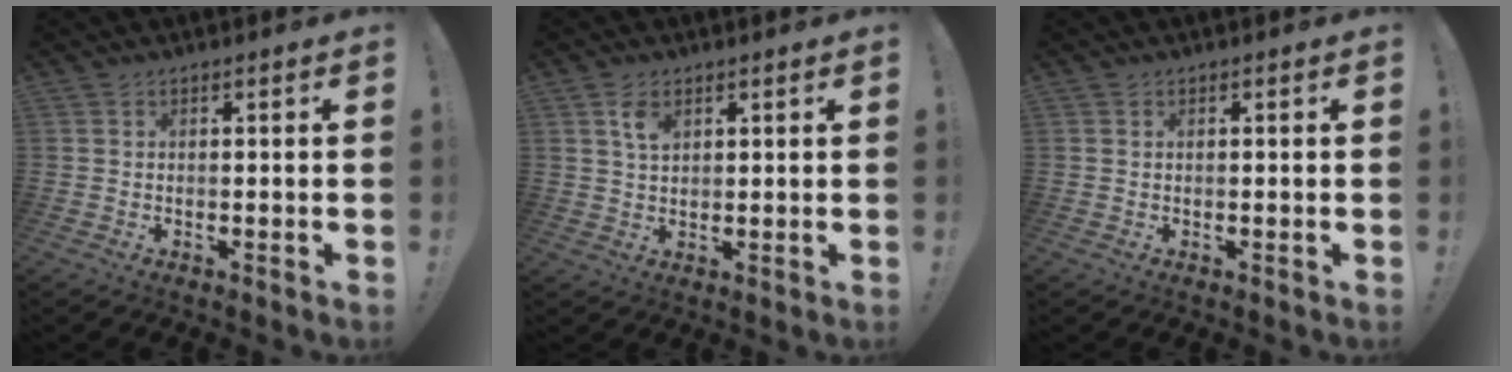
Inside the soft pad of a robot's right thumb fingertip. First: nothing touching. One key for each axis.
{"total": 4.5, "fx": 2.2, "fy": 2.5, "fz": 3.0, "tx": -0.046, "ty": -0.007, "tz": 0.036}
{"total": 0.5, "fx": 0.5, "fy": 0.0, "fz": -0.3, "tx": 0.004, "ty": 0.001, "tz": 0.009}